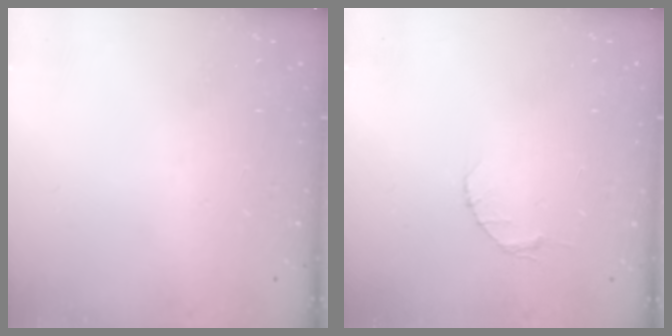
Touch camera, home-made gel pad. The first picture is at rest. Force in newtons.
{"total": 2.6, "press": 2.6, "slide": 0.3}